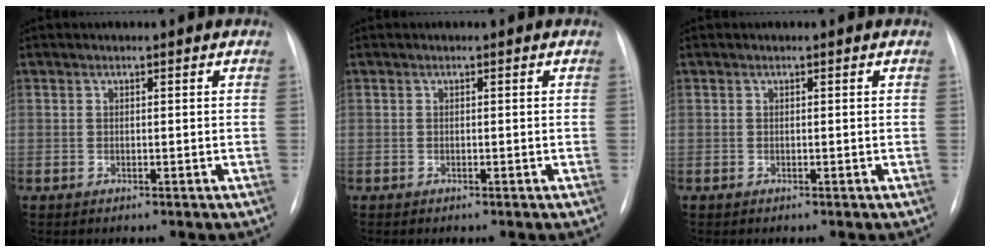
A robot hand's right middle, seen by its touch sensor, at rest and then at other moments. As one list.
[{"total": 0.0}, {"total": 0.0}]